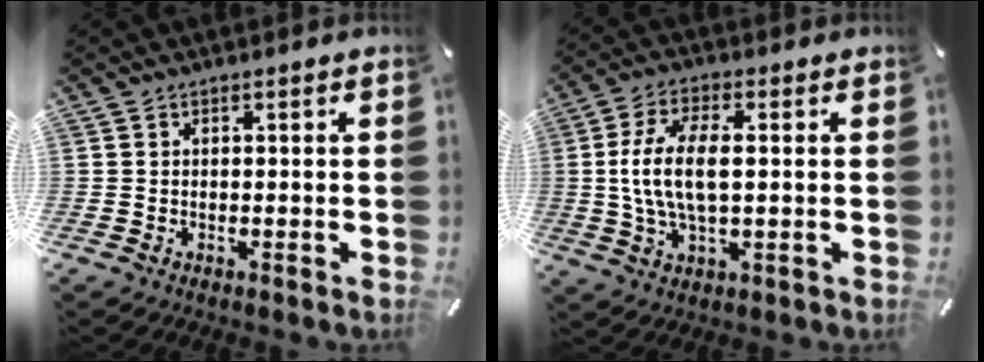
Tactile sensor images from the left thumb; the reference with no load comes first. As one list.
[{"total": 11.4, "force": [0.8, 5.0, 10.2], "torque": [-0.216, -0.002, 0.012]}]